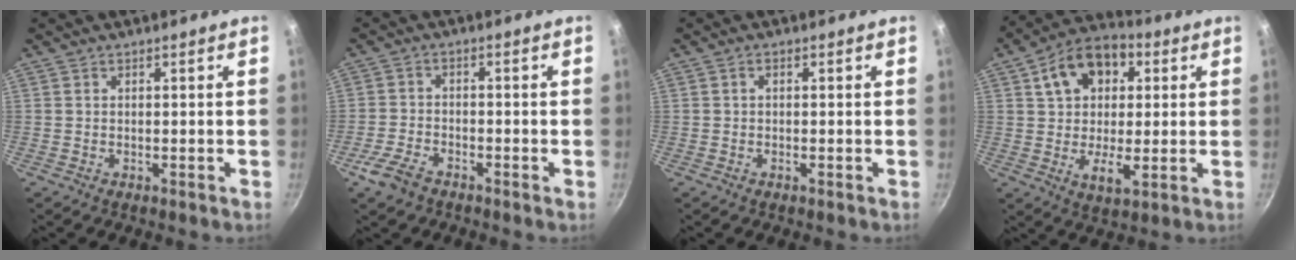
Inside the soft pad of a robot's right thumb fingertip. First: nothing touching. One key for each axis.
{"total": 5.2, "fx": -3.6, "fy": 2.5, "fz": 3.0, "tx": -0.067, "ty": 0.022, "tz": -0.075}
{"total": 1.0, "fx": 0.0, "fy": 0.6, "fz": 0.8, "tx": -0.015, "ty": 0.004, "tz": -0.005}
{"total": 15.0, "fx": 4.4, "fy": 9.8, "fz": 10.4, "tx": -0.149, "ty": 0.001, "tz": 0.060}